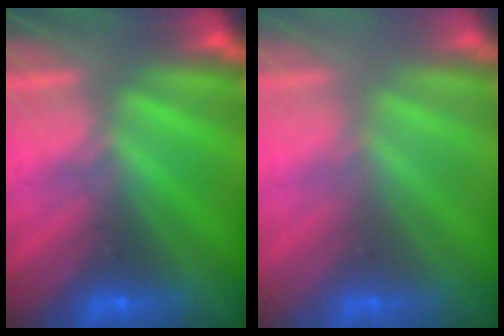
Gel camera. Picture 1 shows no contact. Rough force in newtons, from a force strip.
{"total": 2.9}